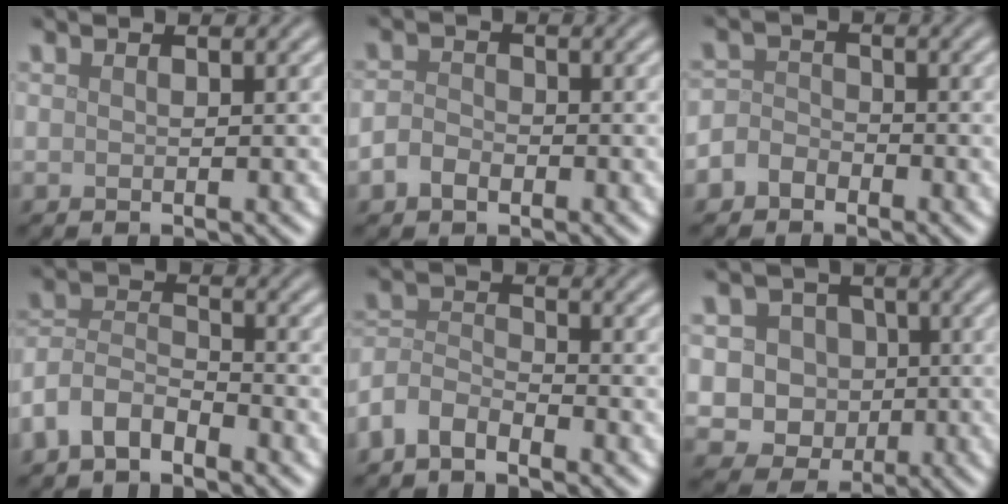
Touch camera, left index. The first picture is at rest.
{"total": 2.1, "force": [-1.0, 1.5, 1.1], "torque": [-0.023, 0.001, -0.025]}
{"total": 2.4, "force": [-1.4, 1.8, 0.8], "torque": [0.004, 0.005, -0.038]}
{"total": 4.0, "force": [-2.9, 2.0, 2.0], "torque": [-0.042, 0.005, -0.068]}
{"total": 3.3, "force": [-2.6, 1.4, 1.5], "torque": [-0.031, 0.003, -0.066]}
{"total": 5.4, "force": [0.0, 5.0, 2.0], "torque": [-0.014, 0.010, -0.023]}